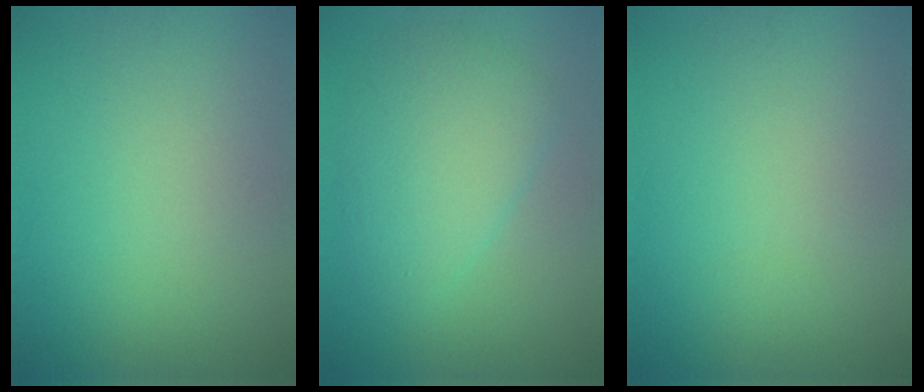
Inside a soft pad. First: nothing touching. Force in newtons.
{"total": 4.7, "press": 4.7, "slide": 0.3}
{"total": 0.0}